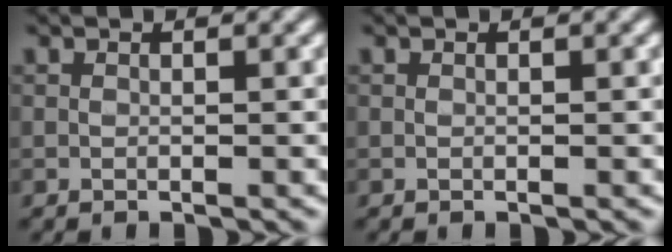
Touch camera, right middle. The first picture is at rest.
{"total": 0.0}